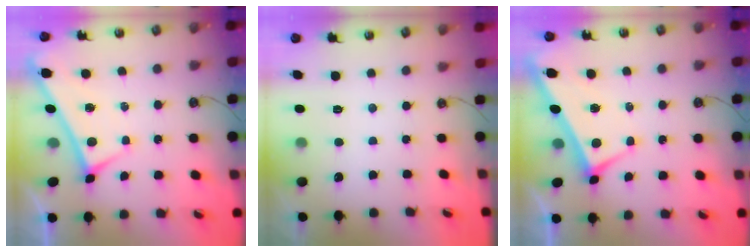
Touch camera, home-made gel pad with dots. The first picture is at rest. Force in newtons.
{"total": 0.0}
{"total": 3.3, "press": 3.2, "slide": 0.9}